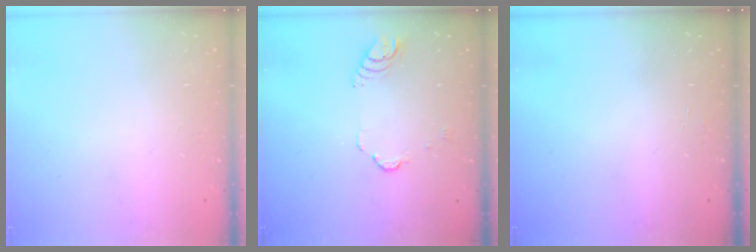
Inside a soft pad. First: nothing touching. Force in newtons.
{"total": 3.8, "press": 3.7, "slide": 0.4}
{"total": 1.3, "press": 1.3, "slide": 0.1}